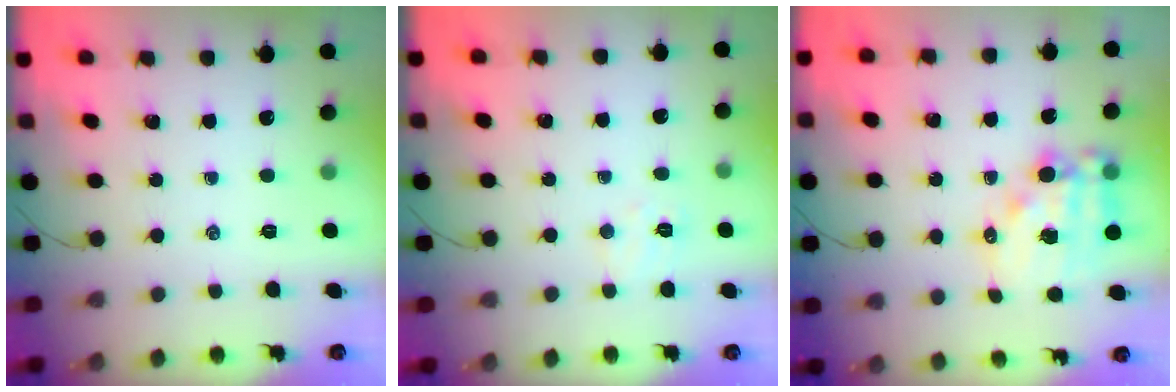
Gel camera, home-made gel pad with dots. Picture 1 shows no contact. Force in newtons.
{"total": 5.7, "press": 5.6, "slide": 1.2}
{"total": 13.8, "press": 13.4, "slide": 3.3}